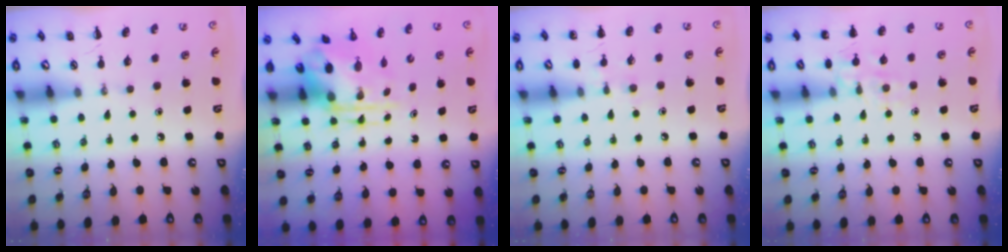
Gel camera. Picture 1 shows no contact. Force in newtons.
{"total": 5.7, "press": 5.5, "slide": 1.3}
{"total": 5.9, "press": 5.6, "slide": 1.9}
{"total": 9.9, "press": 9.8, "slide": 1.6}